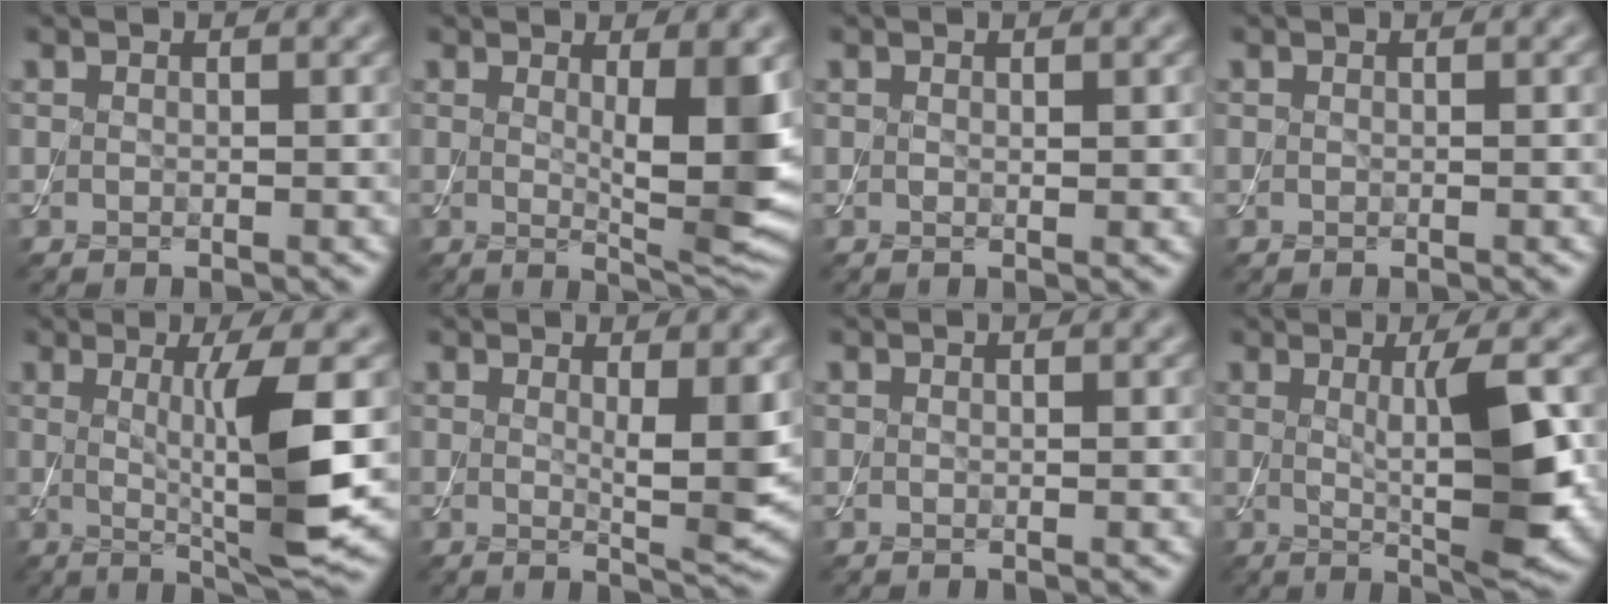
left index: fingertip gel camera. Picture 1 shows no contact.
{"total": 6.0, "force": [0.9, 1.2, 5.8], "torque": [-0.081, -0.017, 0.020]}
{"total": 0.7, "force": [0.2, 0.3, 0.6], "torque": [-0.007, -0.002, 0.004]}
{"total": 0.0}
{"total": 7.4, "force": [0.4, 0.9, 7.3], "torque": [-0.119, -0.011, 0.014]}
{"total": 3.9, "force": [0.9, 0.7, 3.7], "torque": [-0.053, -0.014, 0.018]}
{"total": 0.0}
{"total": 7.1, "force": [0.4, 1.3, 7.0], "torque": [-0.101, -0.007, 0.012]}